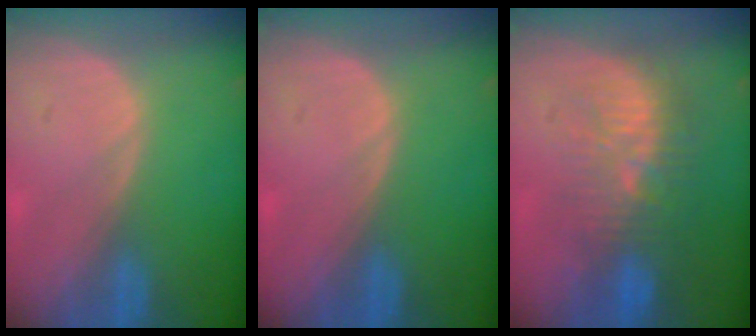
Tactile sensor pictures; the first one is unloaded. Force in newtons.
{"total": 0.0}
{"total": 9.6, "press": 9.2, "slide": 2.8}